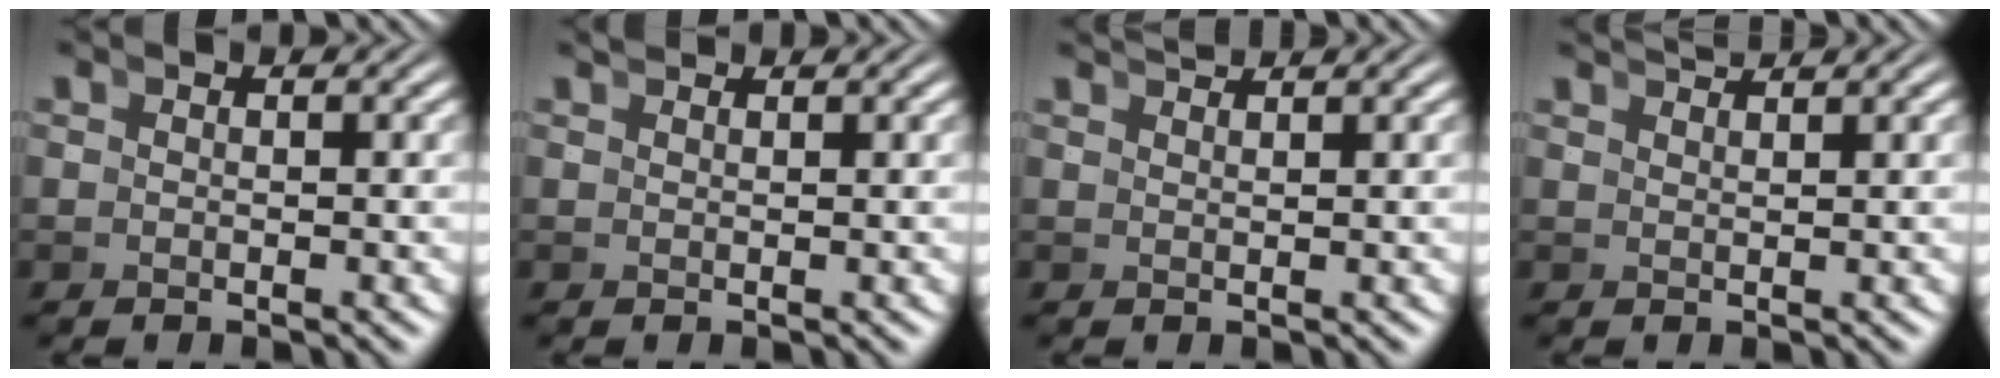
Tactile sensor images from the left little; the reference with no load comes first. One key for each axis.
{"total": 0.7, "fx": 0.7, "fy": -0.3, "fz": 0.0, "tx": 0.004, "ty": 0.001, "tz": 0.012}
{"total": 2.2, "fx": 2.1, "fy": -0.9, "fz": 0.1, "tx": 0.010, "ty": 0.004, "tz": 0.039}
{"total": 2.5, "fx": 2.4, "fy": -0.9, "fz": 0.3, "tx": 0.009, "ty": 0.005, "tz": 0.044}